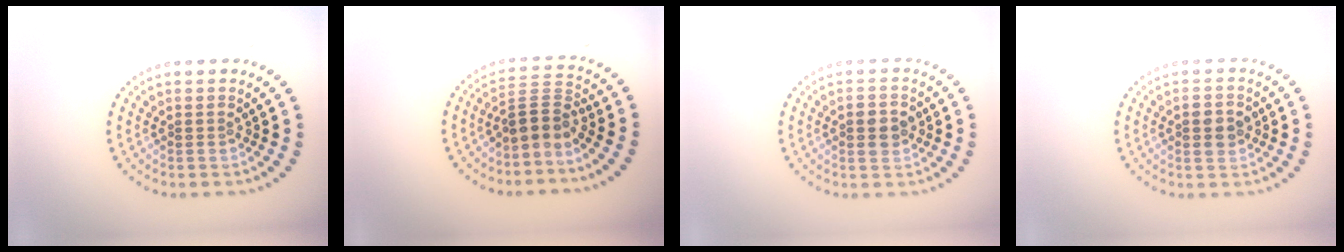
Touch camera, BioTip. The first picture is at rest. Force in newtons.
{"total": 2.8, "press": 2.1, "slide": 1.9}
{"total": 2.6, "press": 2.6, "slide": 0.1}
{"total": 2.6, "press": 2.6, "slide": 0.1}